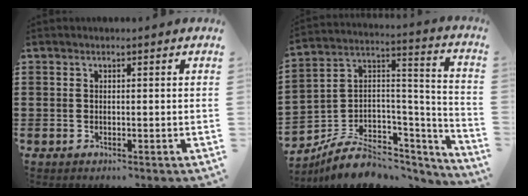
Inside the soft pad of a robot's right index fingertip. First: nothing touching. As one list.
[{"total": 8.2, "force": [-5.0, 5.5, 3.4], "torque": [-0.076, 0.014, -0.087]}]